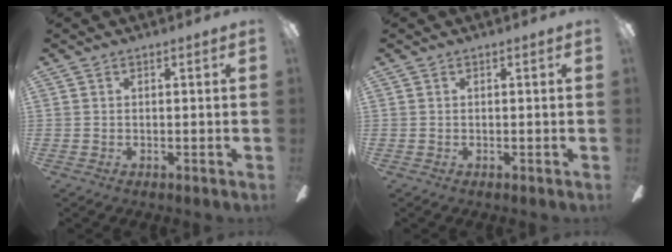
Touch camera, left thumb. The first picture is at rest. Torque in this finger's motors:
{"motor_torque": [0.00, 0.00, -0.19, 0.19, 0.00]}